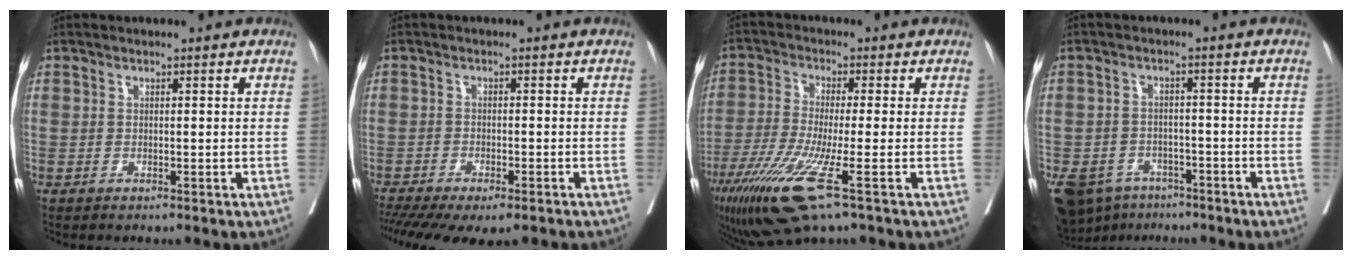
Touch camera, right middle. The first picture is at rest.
{"total": 12.8, "force": [-9.8, 3.6, 7.4], "torque": [-0.156, -0.017, -0.140]}
{"total": 12.2, "force": [-6.1, 0.6, 10.6], "torque": [-0.212, -0.040, -0.111]}
{"total": 12.1, "force": [-8.0, 8.0, 4.5], "torque": [-0.115, -0.004, -0.108]}